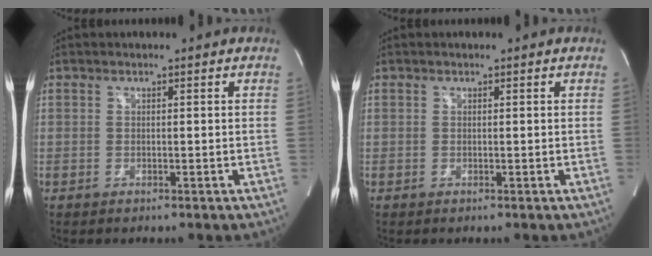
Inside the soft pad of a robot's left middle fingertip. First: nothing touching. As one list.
[{"total": 0.0}]